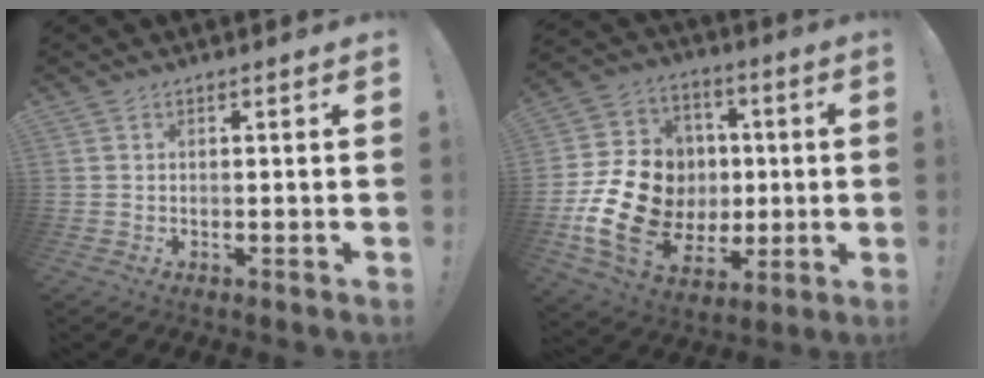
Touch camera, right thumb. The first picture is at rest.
{"total": 21.4, "force": [-2.2, 17.6, 12.0], "torque": [-0.224, 0.016, 0.006]}